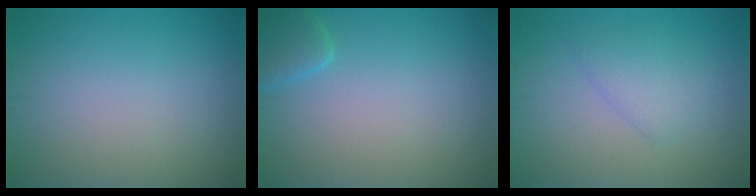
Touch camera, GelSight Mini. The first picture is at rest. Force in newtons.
{"total": 2.1, "press": 2.1, "slide": 0.2}
{"total": 2.2, "press": 2.2, "slide": 0.2}